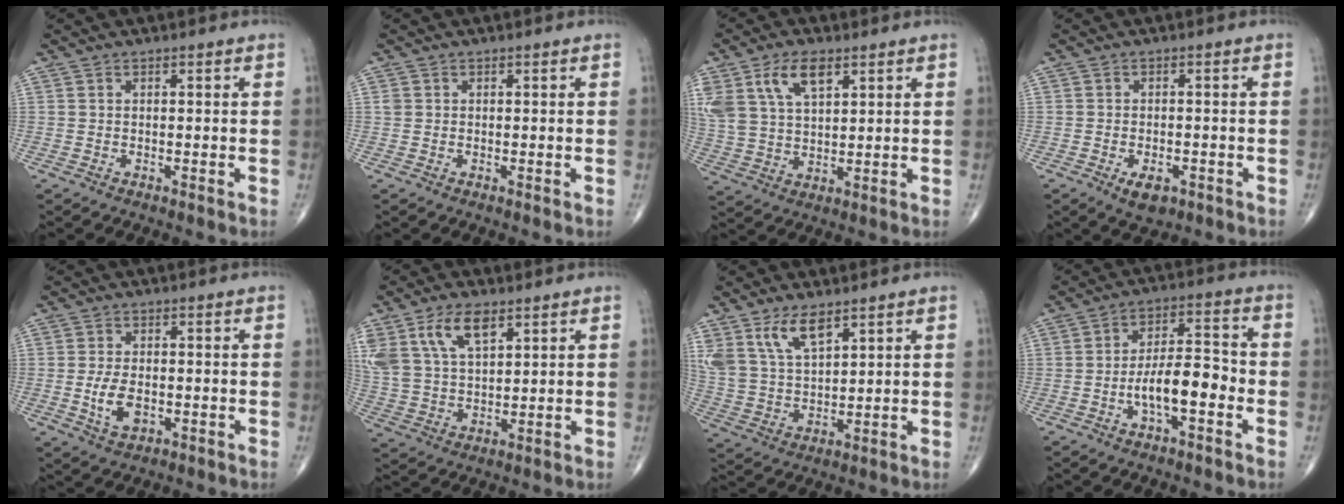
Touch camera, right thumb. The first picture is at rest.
{"total": 0.8, "force": [0.2, 0.8, 0.3], "torque": [0.000, 0.002, 0.003]}
{"total": 12.1, "force": [6.0, 6.4, 8.4], "torque": [-0.169, -0.012, 0.121]}
{"total": 4.2, "force": [-2.0, 2.3, 2.9], "torque": [-0.041, 0.001, -0.026]}
{"total": 5.6, "force": [-1.1, 3.2, 4.4], "torque": [-0.083, -0.003, -0.016]}
{"total": 12.9, "force": [6.7, 6.7, 8.8], "torque": [-0.172, -0.016, 0.135]}
{"total": 9.8, "force": [6.1, 4.3, 6.3], "torque": [-0.115, -0.023, 0.131]}
{"total": 9.9, "force": [-3.0, 3.8, 8.6], "torque": [-0.138, 0.037, -0.057]}